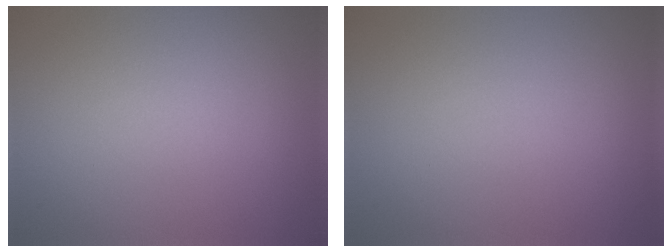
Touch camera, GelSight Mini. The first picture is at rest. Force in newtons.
{"total": 0.0}